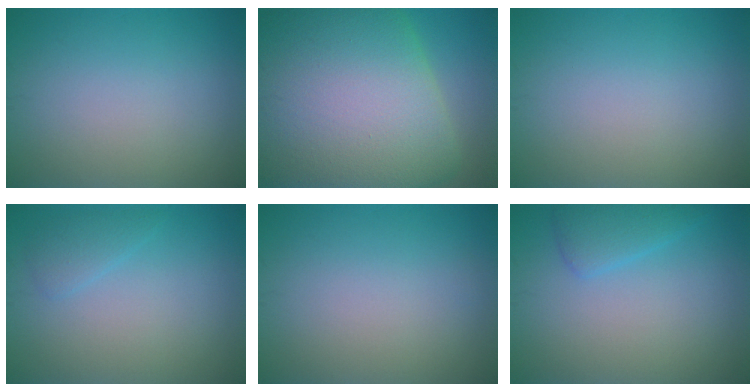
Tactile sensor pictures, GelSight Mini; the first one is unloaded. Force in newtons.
{"total": 19.7, "press": 19.7, "slide": 0.4}
{"total": 0.0}
{"total": 1.4, "press": 1.4, "slide": 0.1}
{"total": 0.0}
{"total": 2.4, "press": 2.4, "slide": 0.1}